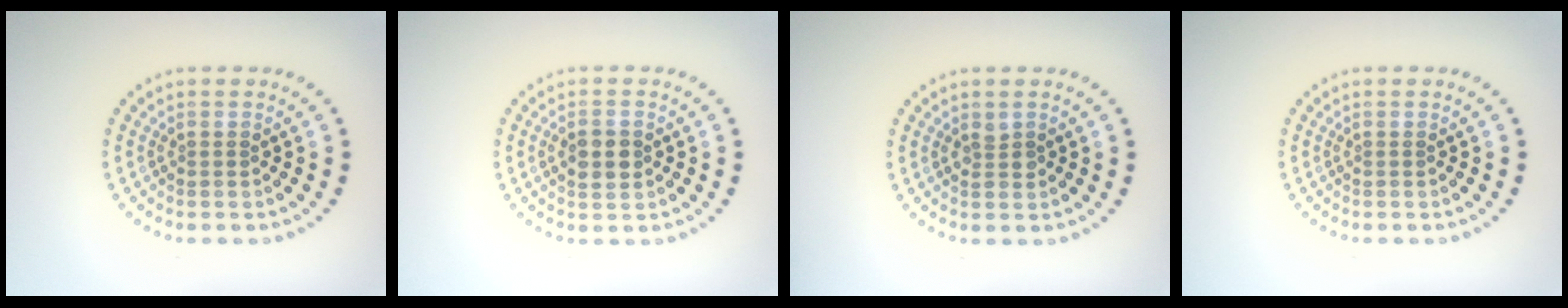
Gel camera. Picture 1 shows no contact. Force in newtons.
{"total": 2.9, "press": 2.9, "slide": 0.0}
{"total": 1.0, "press": 0.9, "slide": 0.3}
{"total": 0.0}